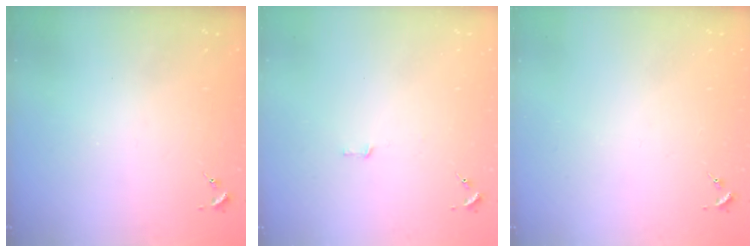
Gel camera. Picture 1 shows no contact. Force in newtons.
{"total": 2.6, "press": 2.6, "slide": 0.2}
{"total": 0.0}